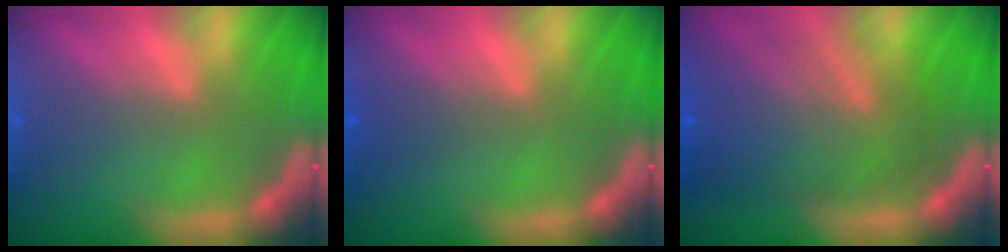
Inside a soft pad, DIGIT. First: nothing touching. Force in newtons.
{"total": 1.0}
{"total": 9.0}